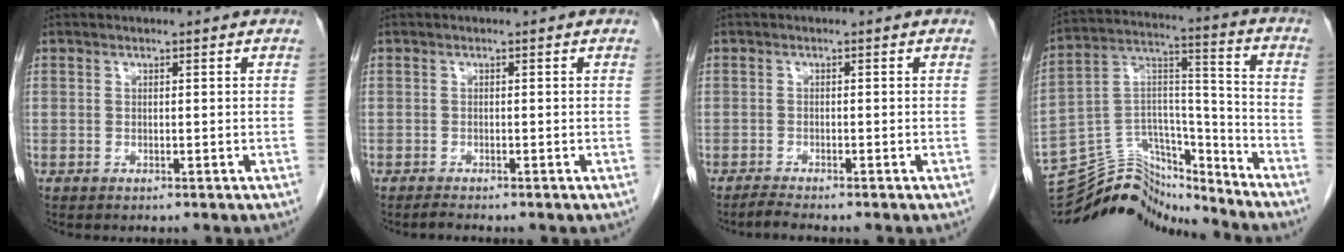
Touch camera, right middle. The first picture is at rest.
{"total": 0.8, "force": [-0.7, -0.1, 0.2], "torque": [-0.012, -0.004, -0.014]}
{"total": 1.5, "force": [-1.4, -0.3, 0.4], "torque": [-0.018, -0.007, -0.029]}
{"total": 15.5, "force": [-15.2, 2.7, 1.8], "torque": [-0.025, 0.070, -0.263]}